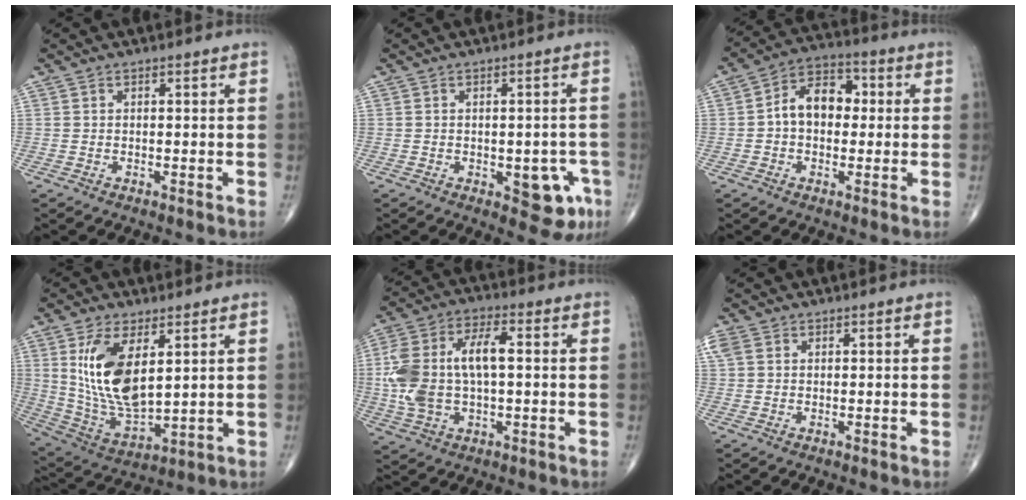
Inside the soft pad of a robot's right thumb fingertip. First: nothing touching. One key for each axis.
{"total": 7.4, "fx": -2.5, "fy": 3.7, "fz": 5.9, "tx": -0.039, "ty": 0.007, "tz": -0.023}
{"total": 9.5, "fx": 0.4, "fy": 6.7, "fz": 6.8, "tx": -0.087, "ty": 0.030, "tz": -0.004}
{"total": 15.0, "fx": 4.4, "fy": 7.1, "fz": 12.5, "tx": -0.234, "ty": -0.026, "tz": 0.102}
{"total": 15.2, "fx": 0.6, "fy": 7.9, "fz": 13.0, "tx": -0.279, "ty": 0.025, "tz": 0.013}
{"total": 3.2, "fx": 1.1, "fy": 2.4, "fz": 1.7, "tx": -0.054, "ty": 0.016, "tz": 0.029}